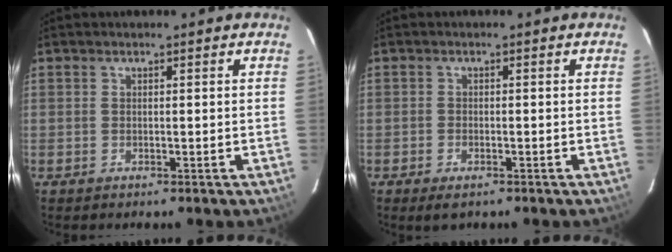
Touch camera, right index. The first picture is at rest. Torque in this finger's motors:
{"motor_torque": [0.29, -0.06, 0.00, 0.00]}